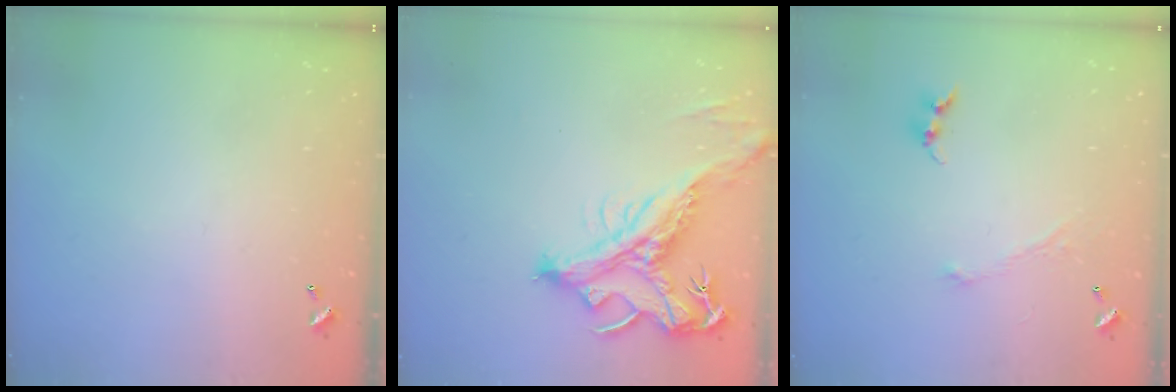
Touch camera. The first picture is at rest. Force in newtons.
{"total": 4.9, "press": 4.7, "slide": 1.6}
{"total": 1.1, "press": 1.0, "slide": 0.6}